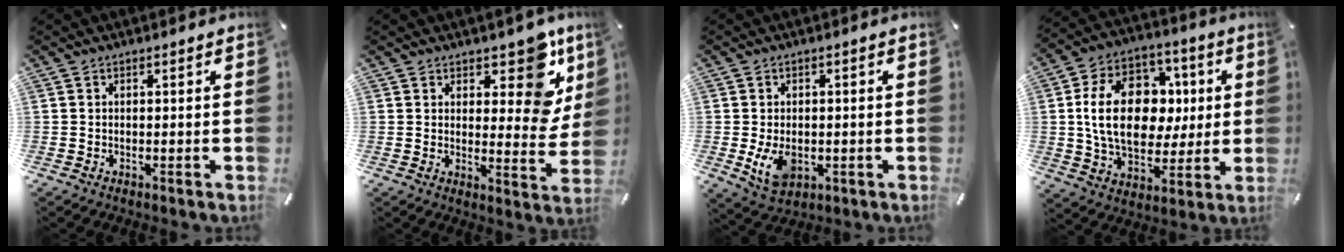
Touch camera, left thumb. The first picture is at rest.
{"total": 12.7, "force": [7.4, 6.5, 7.9], "torque": [-0.075, -0.059, 0.126]}
{"total": 6.6, "force": [-1.1, 4.8, 4.5], "torque": [-0.085, -0.005, -0.019]}
{"total": 19.7, "force": [1.9, 14.3, 13.4], "torque": [-0.243, 0.009, 0.033]}